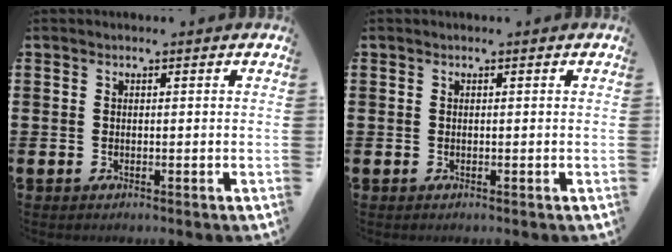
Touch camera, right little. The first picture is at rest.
{"total": 0.0}